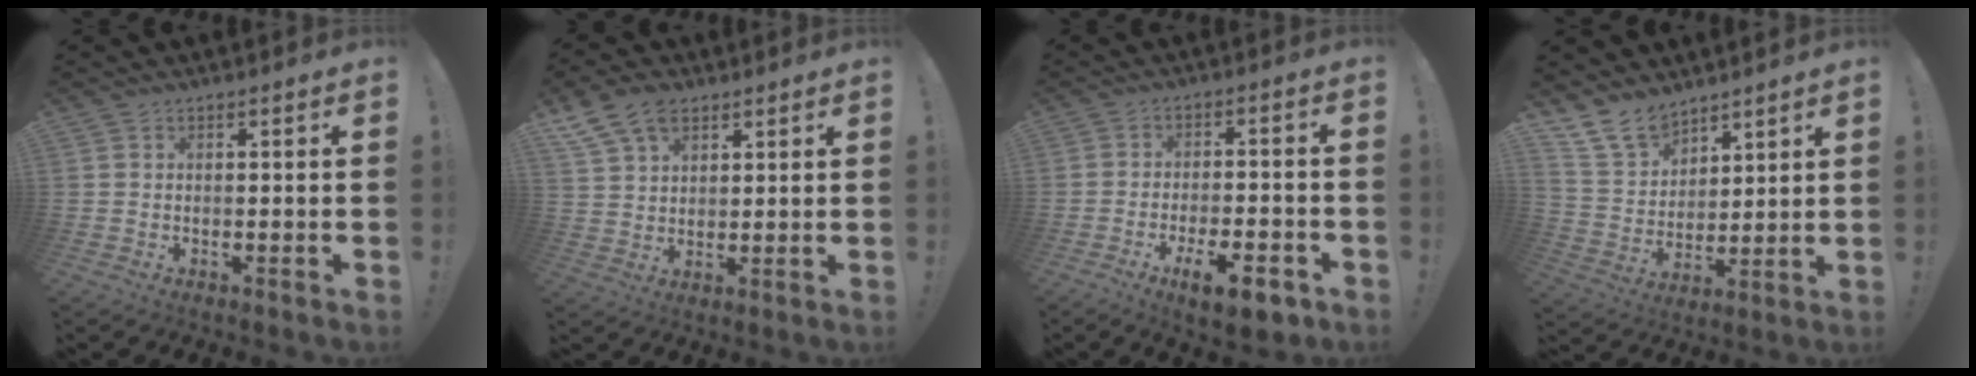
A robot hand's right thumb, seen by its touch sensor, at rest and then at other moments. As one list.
[{"total": 10.1, "force": [6.4, 6.3, 4.7], "torque": [-0.081, -0.028, 0.125]}, {"total": 10.8, "force": [-6.2, 3.5, 8.1], "torque": [-0.105, 0.036, -0.094]}, {"total": 12.4, "force": [10.0, 6.4, 3.6], "torque": [-0.079, -0.070, 0.194]}]